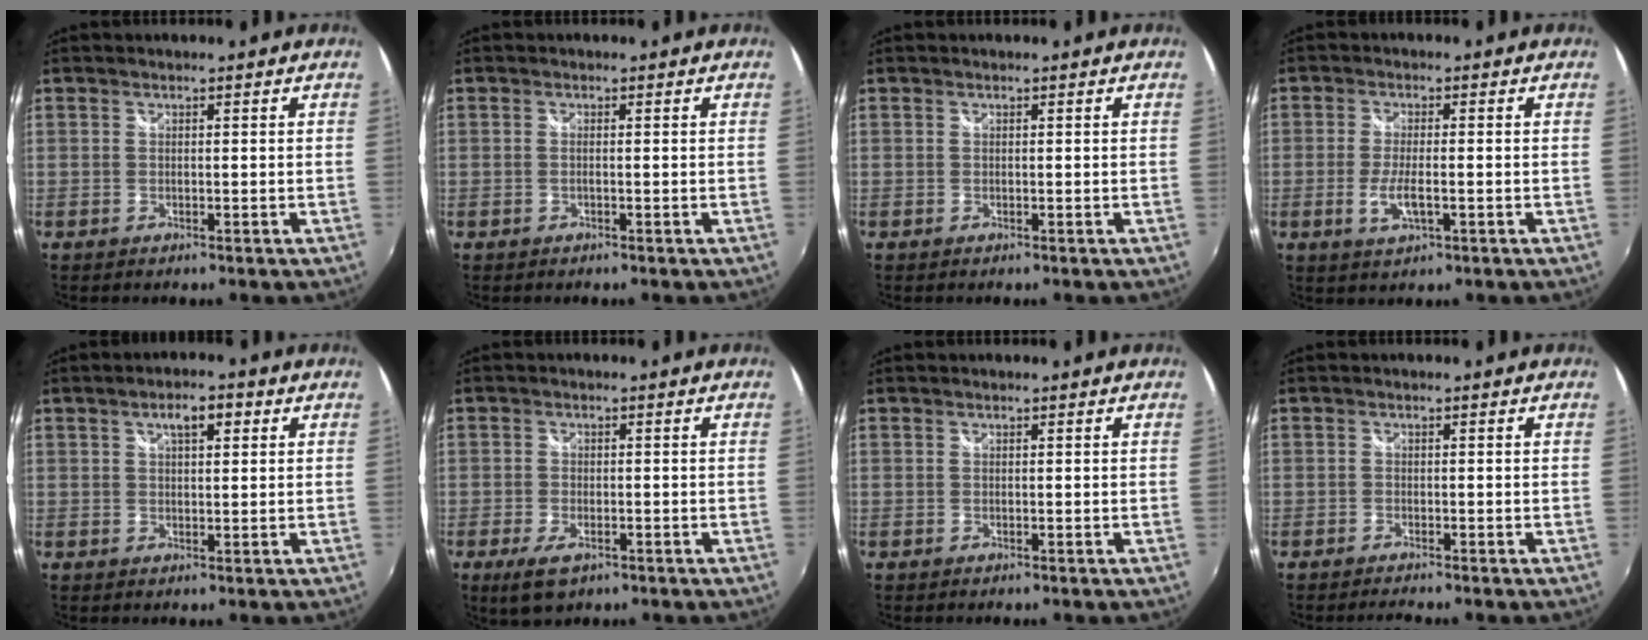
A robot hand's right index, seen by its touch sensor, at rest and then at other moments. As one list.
[{"total": 0.9, "force": [-0.4, -0.2, 0.8], "torque": [-0.013, 0.000, -0.008]}, {"total": 0.0}, {"total": 5.0, "force": [-1.5, 1.4, 4.5], "torque": [-0.094, -0.010, -0.028]}, {"total": 4.2, "force": [1.8, 1.7, 3.4], "torque": [-0.053, 0.012, 0.029]}, {"total": 5.4, "force": [-3.0, 2.5, 3.7], "torque": [-0.088, -0.016, -0.053]}, {"total": 0.0}, {"total": 1.8, "force": [-1.7, 0.0, 0.5], "torque": [-0.017, -0.010, -0.033]}]